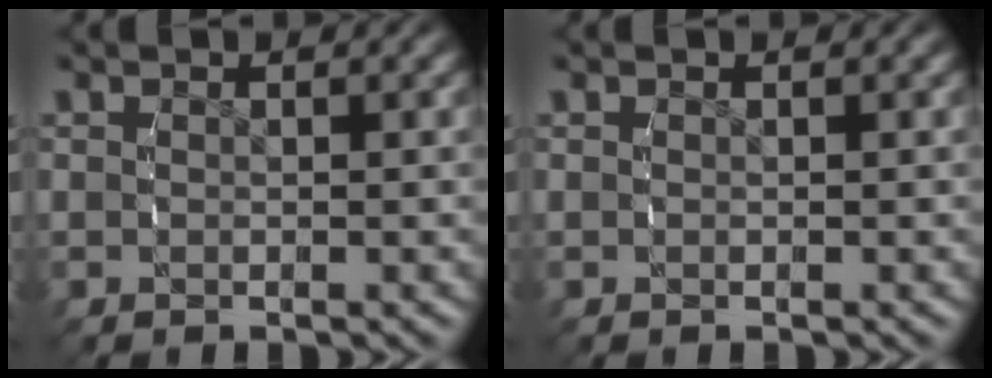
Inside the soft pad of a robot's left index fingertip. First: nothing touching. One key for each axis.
{"total": 0.0}